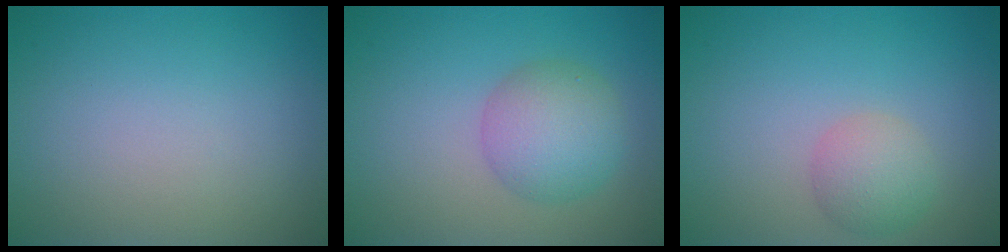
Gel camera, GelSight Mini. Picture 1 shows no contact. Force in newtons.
{"total": 4.5, "press": 4.5, "slide": 0.1}
{"total": 2.6, "press": 2.6, "slide": 0.1}